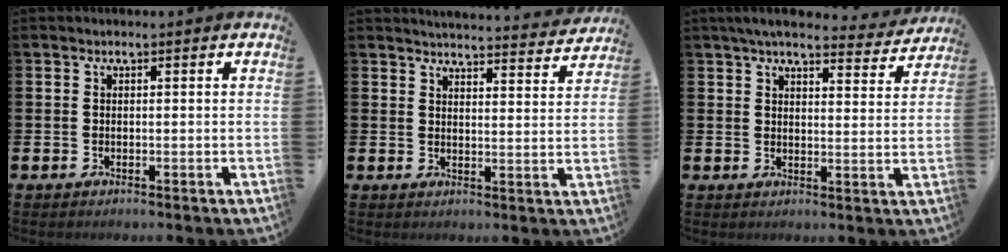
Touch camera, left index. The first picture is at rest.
{"total": 4.5, "force": [4.4, 0.1, 0.4], "torque": [-0.005, -0.039, 0.075]}
{"total": 5.4, "force": [4.9, 1.0, 2.0], "torque": [-0.044, -0.024, 0.084]}